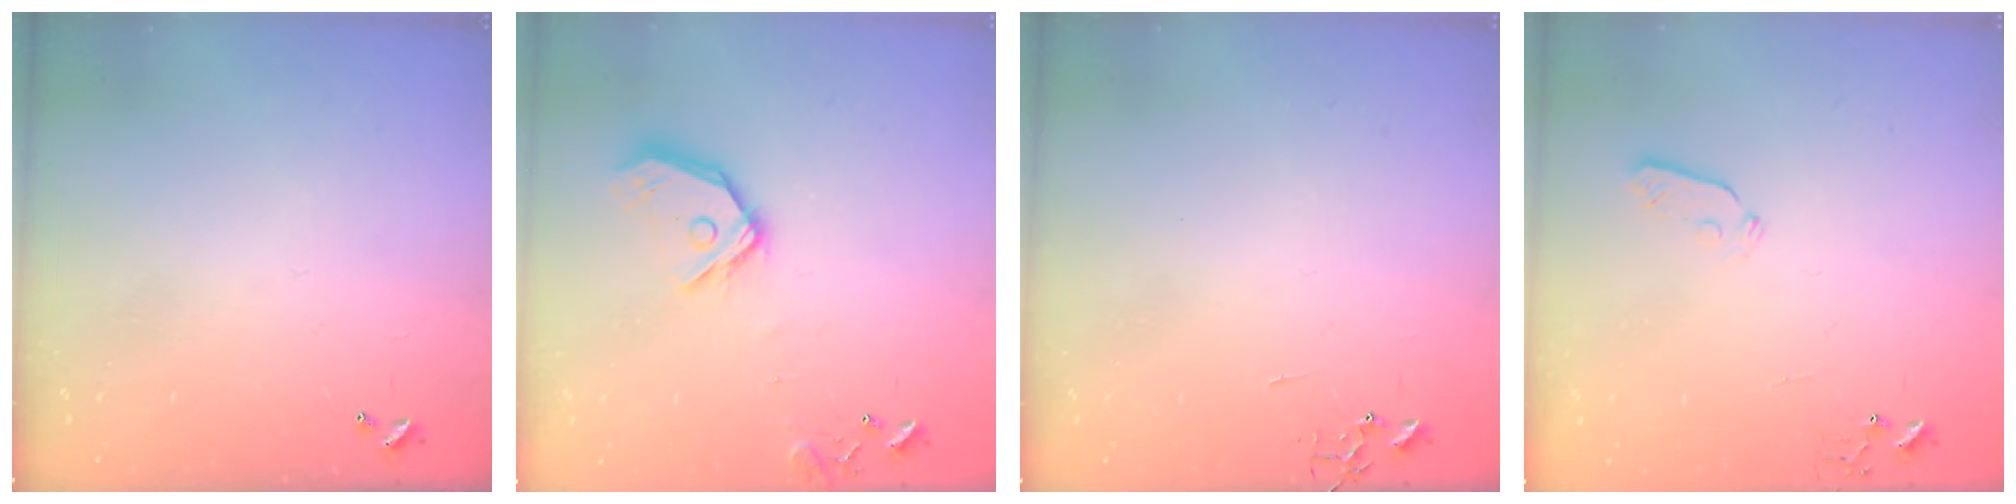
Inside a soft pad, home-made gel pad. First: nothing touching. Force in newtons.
{"total": 14.2, "press": 14.0, "slide": 2.3}
{"total": 0.0}
{"total": 3.9, "press": 3.8, "slide": 0.9}